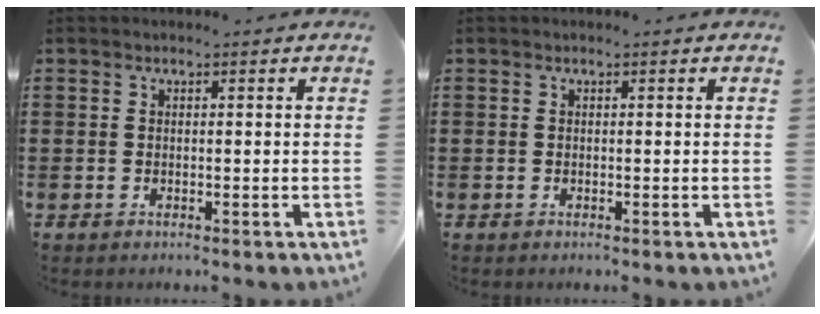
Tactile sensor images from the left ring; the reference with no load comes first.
{"total": 0.0}